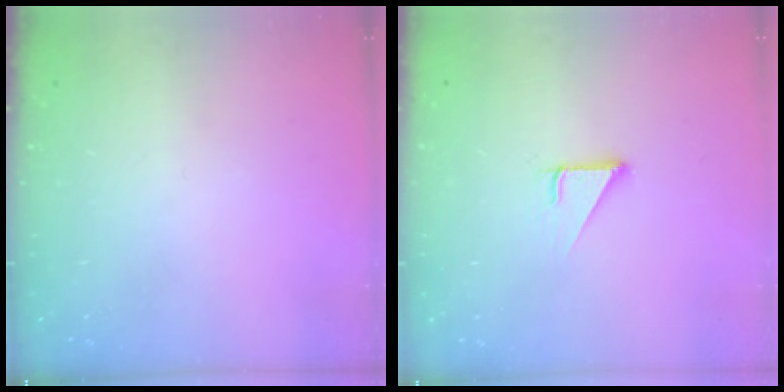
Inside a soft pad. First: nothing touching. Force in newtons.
{"total": 2.9, "press": 2.9, "slide": 0.1}